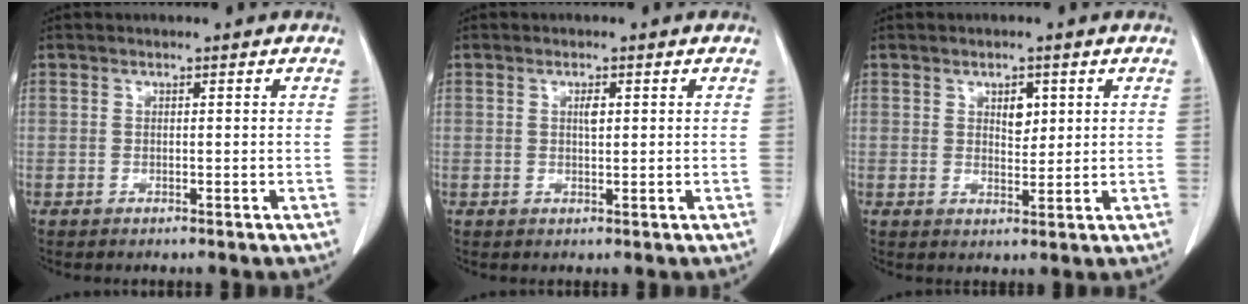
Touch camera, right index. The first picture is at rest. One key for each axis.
{"total": 1.4, "fx": 0.4, "fy": 0.5, "fz": 1.2, "tx": -0.023, "ty": 0.000, "tz": 0.007}
{"total": 2.9, "fx": 1.2, "fy": 1.6, "fz": 2.1, "tx": -0.030, "ty": -0.003, "tz": 0.019}